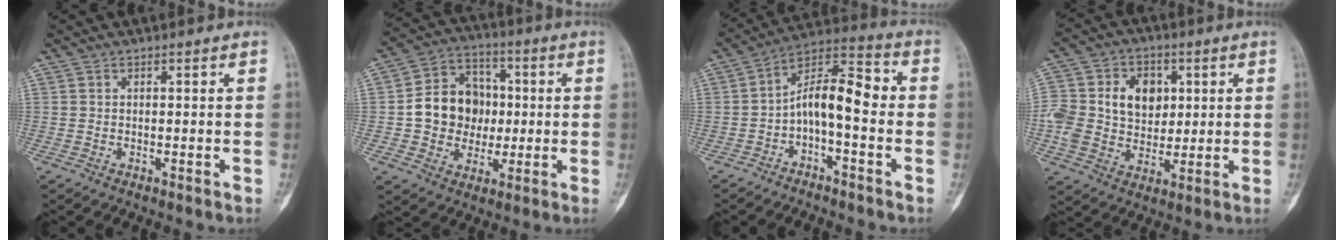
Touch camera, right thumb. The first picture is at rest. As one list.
[{"total": 13.1, "force": [-0.1, 11.2, 6.8], "torque": [-0.072, 0.025, -0.002]}, {"total": 10.6, "force": [-2.1, 4.7, 9.3], "torque": [-0.145, 0.061, -0.044]}, {"total": 16.8, "force": [2.7, 13.0, 10.2], "torque": [-0.185, 0.014, 0.056]}]